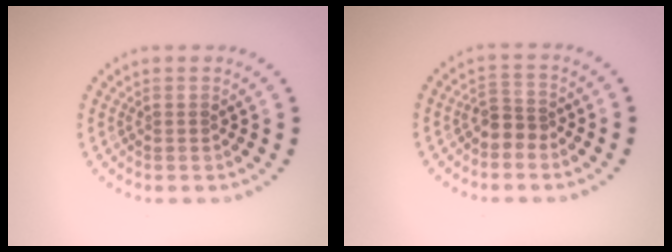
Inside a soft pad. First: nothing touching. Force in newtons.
{"total": 1.9, "press": 1.6, "slide": 1.0}